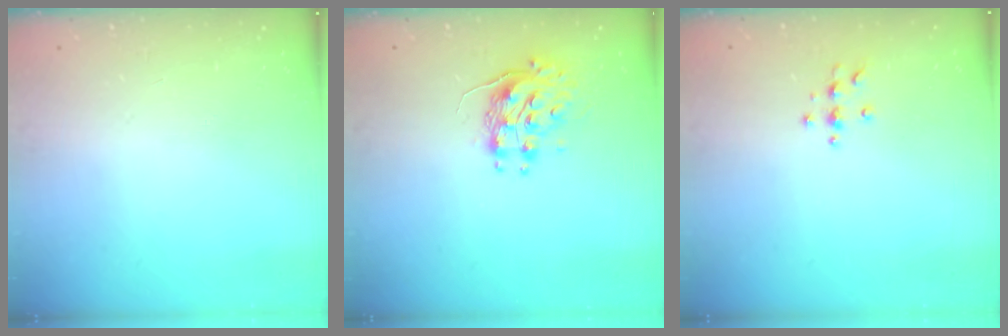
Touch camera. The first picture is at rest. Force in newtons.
{"total": 9.0, "press": 9.0, "slide": 0.4}
{"total": 3.8, "press": 3.7, "slide": 0.5}